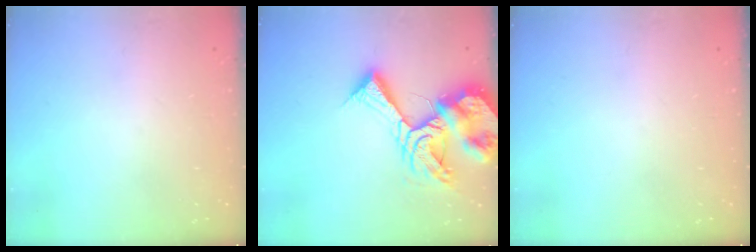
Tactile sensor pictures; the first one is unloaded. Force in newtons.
{"total": 18.4, "press": 18.3, "slide": 2.0}
{"total": 0.0}